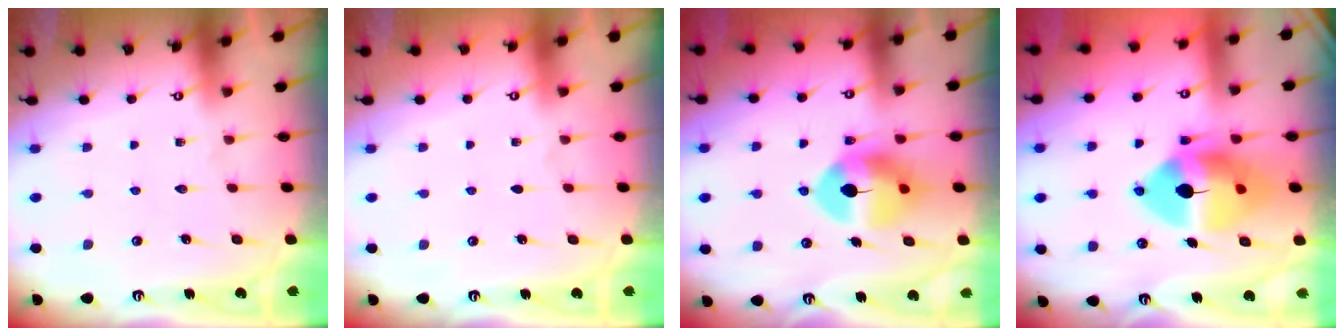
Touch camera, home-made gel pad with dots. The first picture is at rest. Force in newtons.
{"total": 0.0}
{"total": 10.3, "press": 10.1, "slide": 1.7}
{"total": 15.1, "press": 15.0, "slide": 2.3}